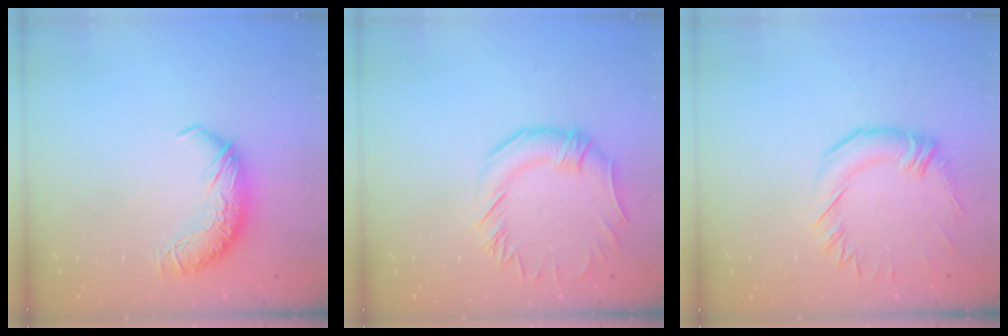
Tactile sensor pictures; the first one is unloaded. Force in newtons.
{"total": 1.0, "press": 0.5, "slide": 0.8}
{"total": 0.9, "press": 0.1, "slide": 0.9}